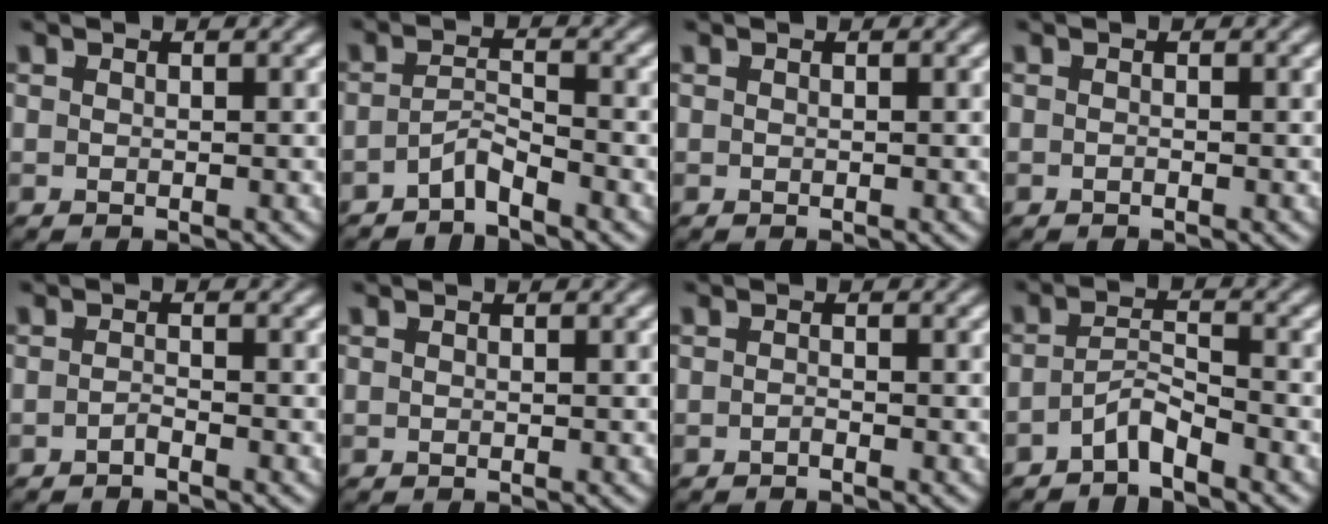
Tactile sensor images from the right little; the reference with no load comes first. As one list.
[{"total": 2.8, "force": [-2.5, 0.4, 1.2], "torque": [-0.018, -0.012, -0.040]}, {"total": 0.0}, {"total": 0.6, "force": [-0.5, -0.4, -0.1], "torque": [0.002, -0.002, -0.007]}, {"total": 1.4, "force": [-1.3, -0.5, 0.0], "torque": [0.005, -0.005, -0.022]}, {"total": 0.0}, {"total": 1.0, "force": [-0.9, -0.5, -0.1], "torque": [0.005, -0.003, -0.015]}, {"total": 3.2, "force": [-2.7, 0.9, 1.5], "torque": [-0.021, -0.011, -0.045]}]